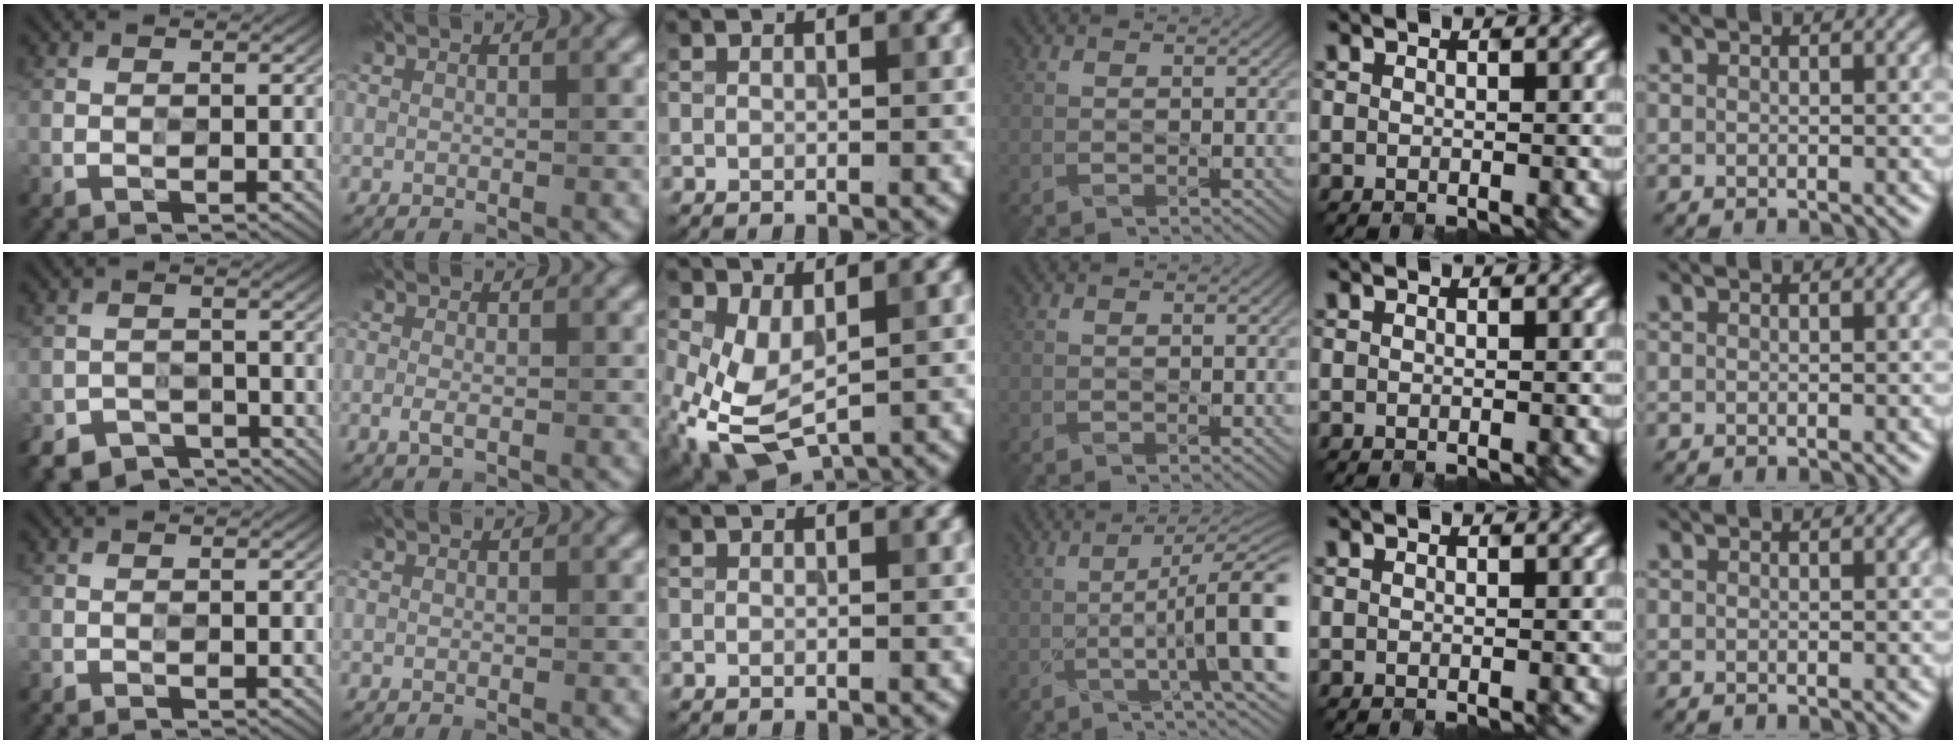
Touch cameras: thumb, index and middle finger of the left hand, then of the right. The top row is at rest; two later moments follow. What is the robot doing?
{"motion": "close", "object": "glasses case"}